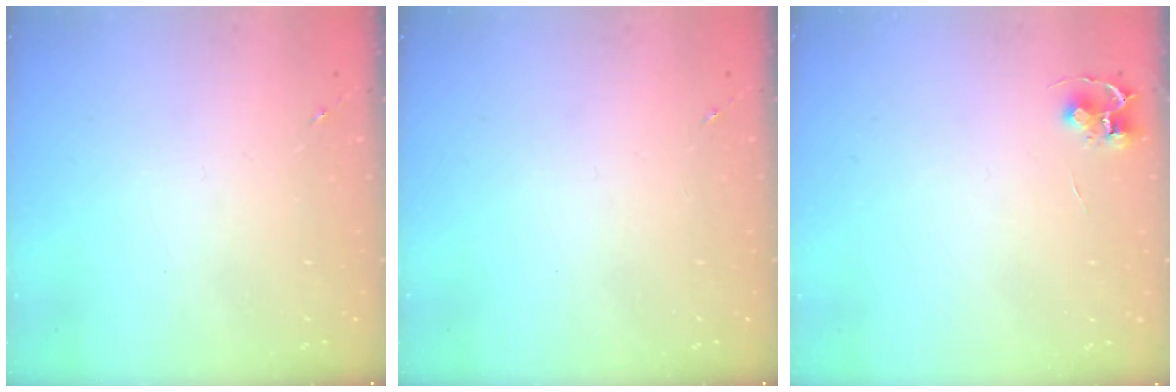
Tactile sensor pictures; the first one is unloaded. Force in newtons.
{"total": 0.0}
{"total": 4.7, "press": 4.7, "slide": 0.4}